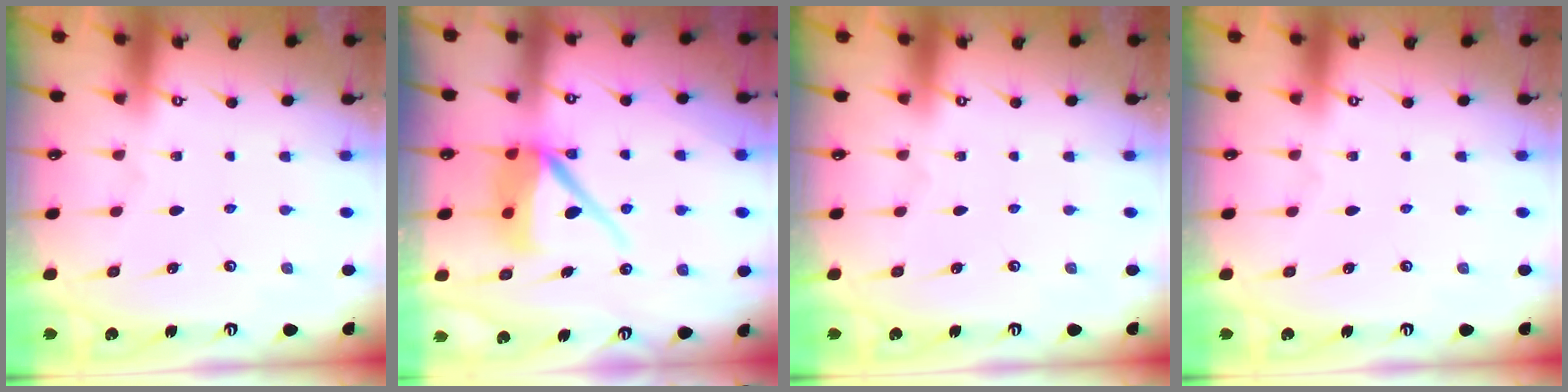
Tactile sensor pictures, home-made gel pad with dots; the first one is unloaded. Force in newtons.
{"total": 10.3, "press": 10.2, "slide": 1.2}
{"total": 0.0}
{"total": 0.0}